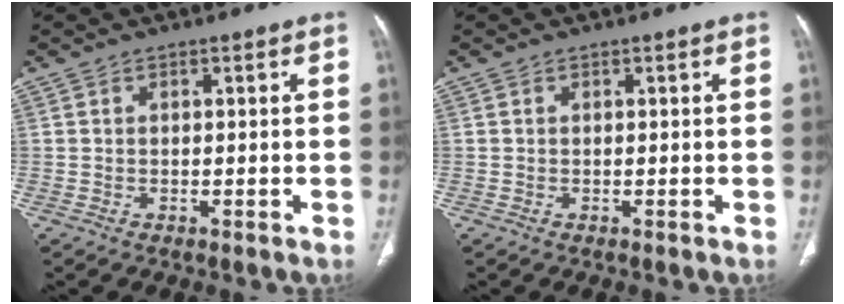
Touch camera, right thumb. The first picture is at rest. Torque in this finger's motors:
{"motor_torque": [0.35, 0.10, -0.31, 0.19, 0.04]}